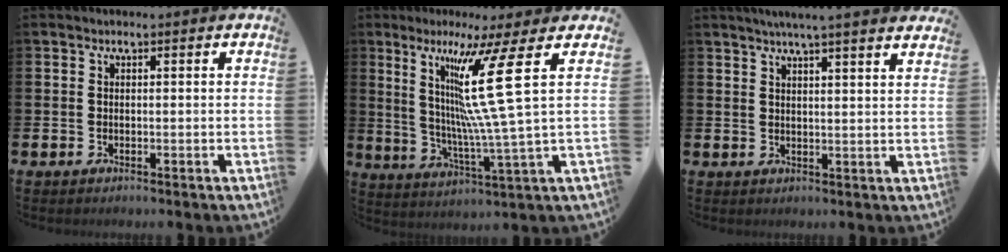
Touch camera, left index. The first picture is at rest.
{"total": 14.1, "force": [5.0, -0.6, 13.1], "torque": [-0.256, -0.017, 0.067]}
{"total": 4.5, "force": [4.3, -1.0, 1.1], "torque": [-0.029, -0.019, 0.075]}